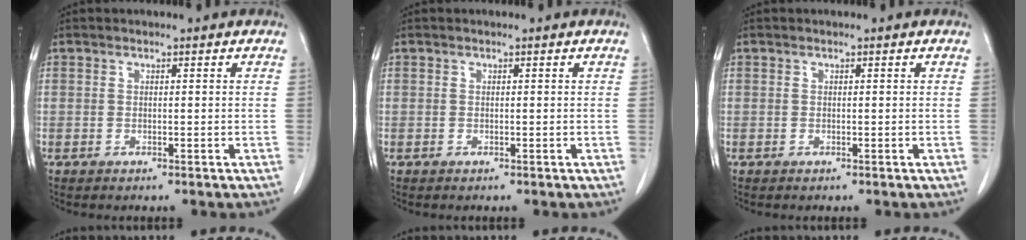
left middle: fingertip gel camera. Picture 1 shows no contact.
{"total": 0.0}
{"total": 0.0}